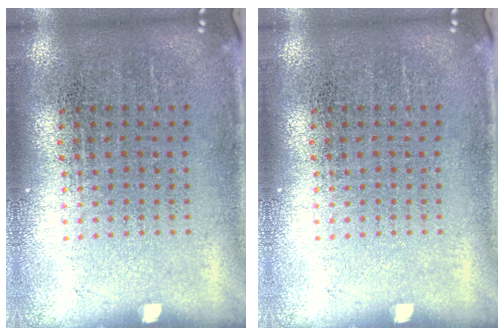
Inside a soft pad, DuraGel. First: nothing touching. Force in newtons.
{"total": 0.0}